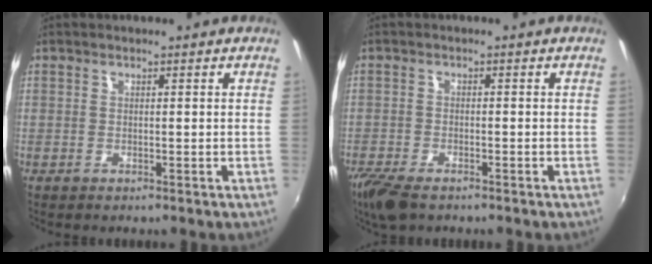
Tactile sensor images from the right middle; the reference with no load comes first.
{"total": 6.4, "force": [-4.8, 2.3, 3.6], "torque": [-0.096, -0.027, -0.093]}